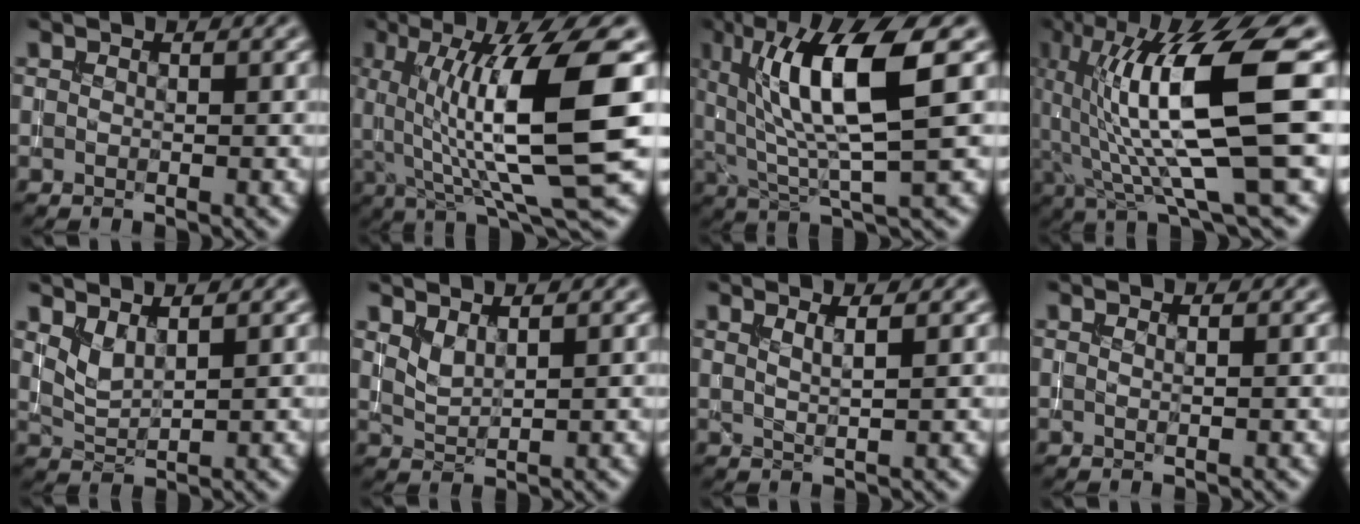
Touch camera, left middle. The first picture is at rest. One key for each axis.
{"total": 12.3, "fx": 1.0, "fy": 2.6, "fz": 12.0, "tx": -0.180, "ty": 0.001, "tz": 0.020}
{"total": 9.5, "fx": 2.8, "fy": 2.2, "fz": 8.8, "tx": -0.153, "ty": -0.005, "tz": 0.053}
{"total": 12.7, "fx": 1.5, "fy": 2.6, "fz": 12.4, "tx": -0.207, "ty": 0.004, "tz": 0.031}
{"total": 2.0, "fx": 1.4, "fy": 0.5, "fz": 1.3, "tx": -0.032, "ty": -0.009, "tz": 0.035}
{"total": 1.6, "fx": 1.3, "fy": 0.4, "fz": 1.0, "tx": -0.025, "ty": -0.005, "tz": 0.029}
{"total": 2.0, "fx": 1.1, "fy": 0.6, "fz": 1.5, "tx": -0.015, "ty": 0.004, "tz": 0.006}
{"total": 1.2, "fx": 0.6, "fy": 0.5, "fz": 0.8, "tx": -0.002, "ty": -0.007, "tz": -0.002}